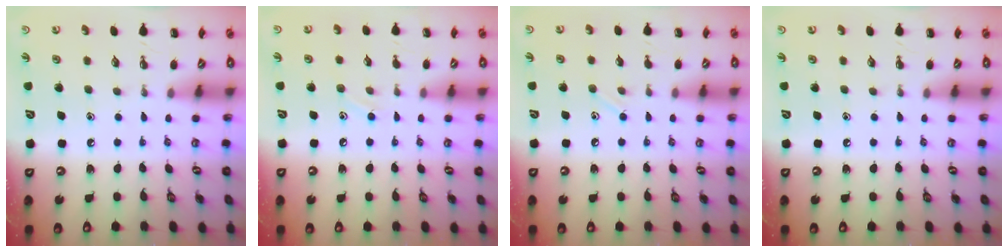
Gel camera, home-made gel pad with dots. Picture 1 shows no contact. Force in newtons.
{"total": 5.7, "press": 5.4, "slide": 1.9}
{"total": 4.0, "press": 3.8, "slide": 1.2}
{"total": 0.0}